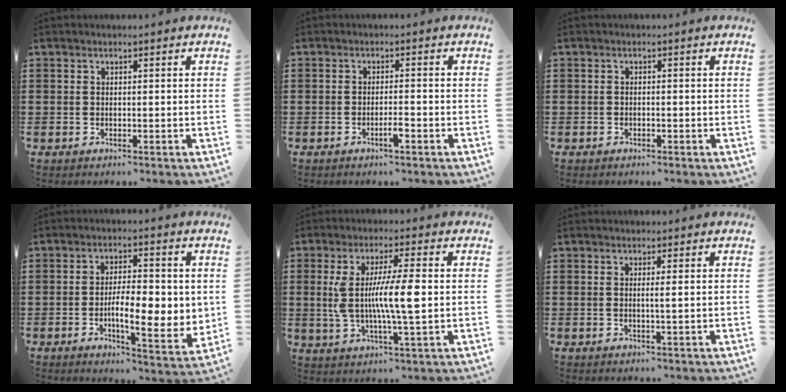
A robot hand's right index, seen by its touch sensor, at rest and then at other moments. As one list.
[{"total": 2.3, "force": [-1.3, 0.2, 1.9], "torque": [-0.033, 0.001, -0.022]}, {"total": 0.7, "force": [-0.6, 0.5, 0.2], "torque": [-0.005, 0.001, -0.013]}, {"total": 8.5, "force": [-0.8, 3.0, 7.9], "torque": [-0.124, -0.002, -0.014]}, {"total": 9.3, "force": [0.1, 1.2, 9.2], "torque": [-0.184, -0.006, -0.008]}, {"total": 1.3, "force": [0.1, -0.1, 1.3], "torque": [-0.026, -0.003, -0.001]}]